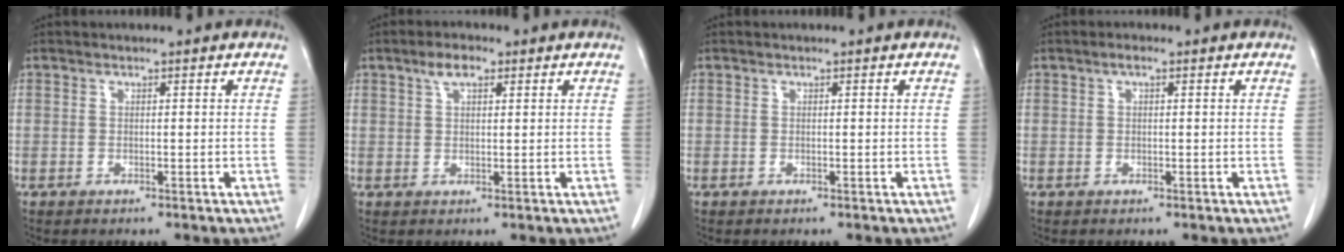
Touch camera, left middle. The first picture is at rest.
{"total": 3.3, "force": [1.9, 1.3, 2.3], "torque": [-0.047, 0.010, 0.035]}
{"total": 0.0}
{"total": 1.1, "force": [0.5, 0.3, 0.9], "torque": [-0.016, 0.007, 0.006]}